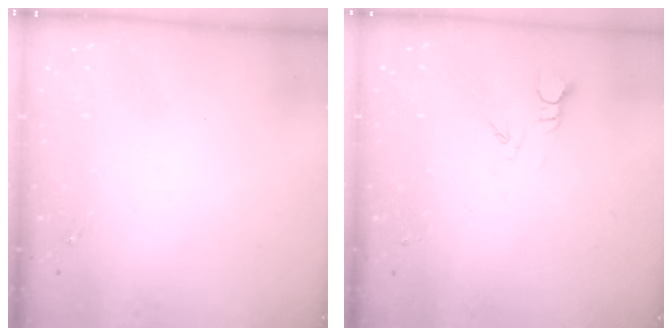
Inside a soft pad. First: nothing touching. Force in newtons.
{"total": 2.7, "press": 2.7, "slide": 0.3}